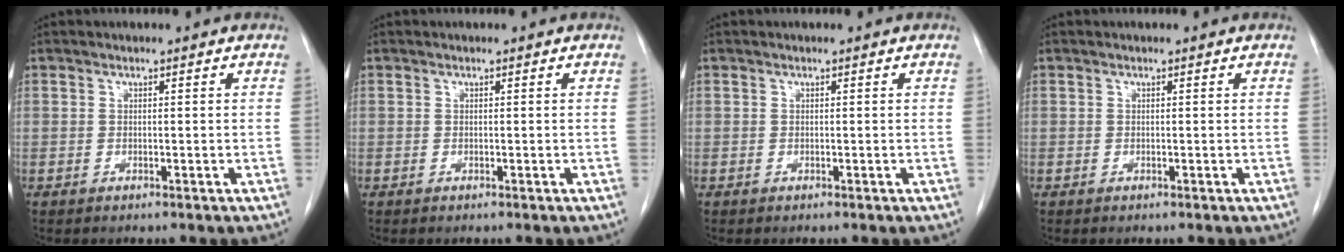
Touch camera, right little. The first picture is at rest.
{"total": 0.0}
{"total": 0.0}
{"total": 0.0}